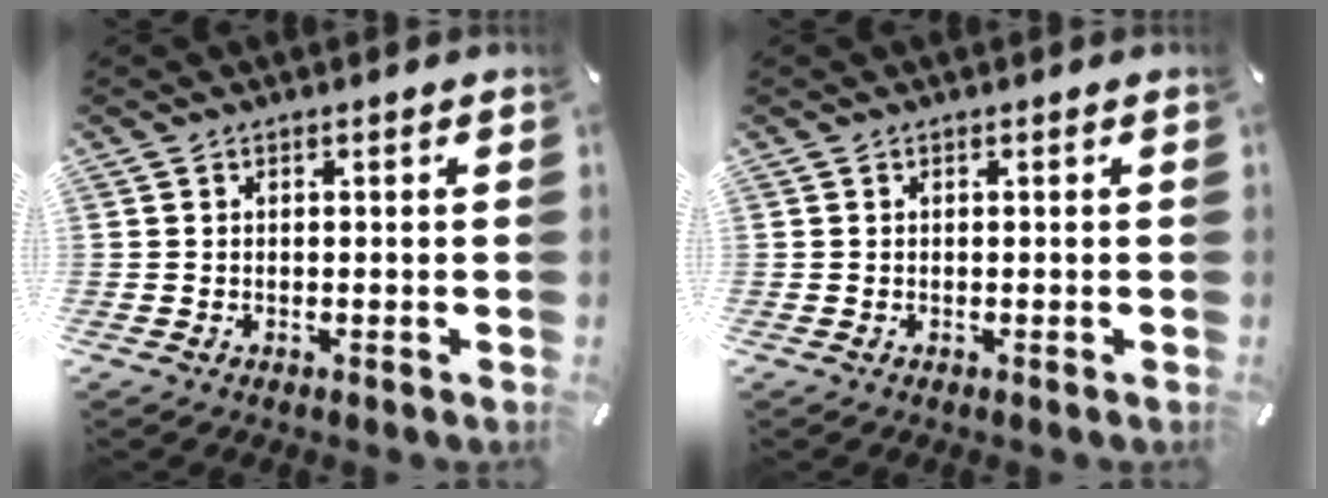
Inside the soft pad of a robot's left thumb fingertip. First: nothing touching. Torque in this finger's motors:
{"motor_torque": [-0.01, 0.00, 0.00, 0.00, 0.00]}